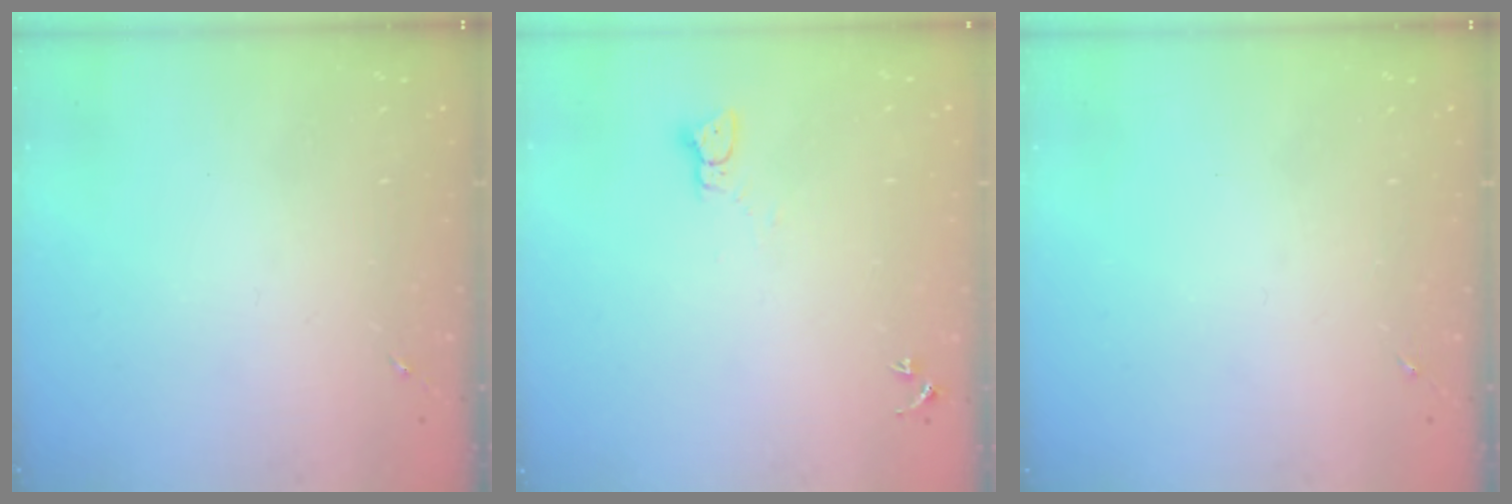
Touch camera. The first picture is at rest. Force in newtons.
{"total": 2.3, "press": 2.3, "slide": 0.2}
{"total": 0.0}